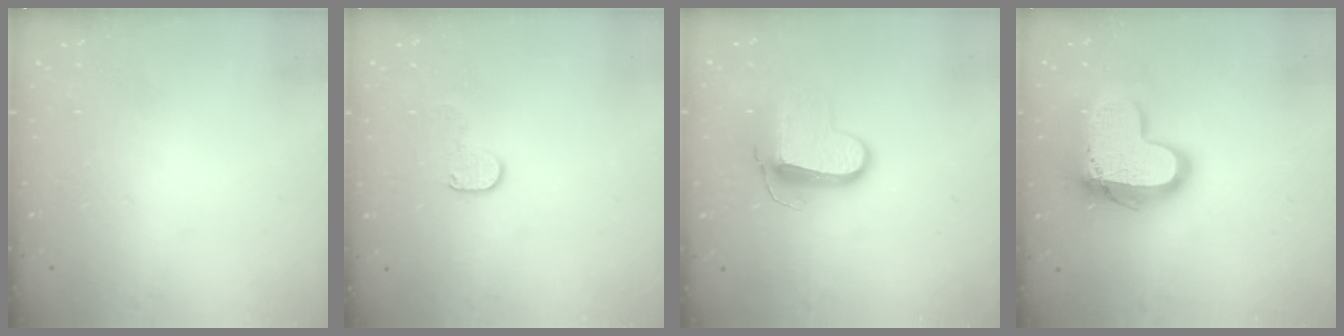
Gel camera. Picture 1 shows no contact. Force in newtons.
{"total": 4.5, "press": 4.5, "slide": 0.5}
{"total": 10.5, "press": 10.5, "slide": 0.8}
{"total": 17.4, "press": 17.3, "slide": 1.5}